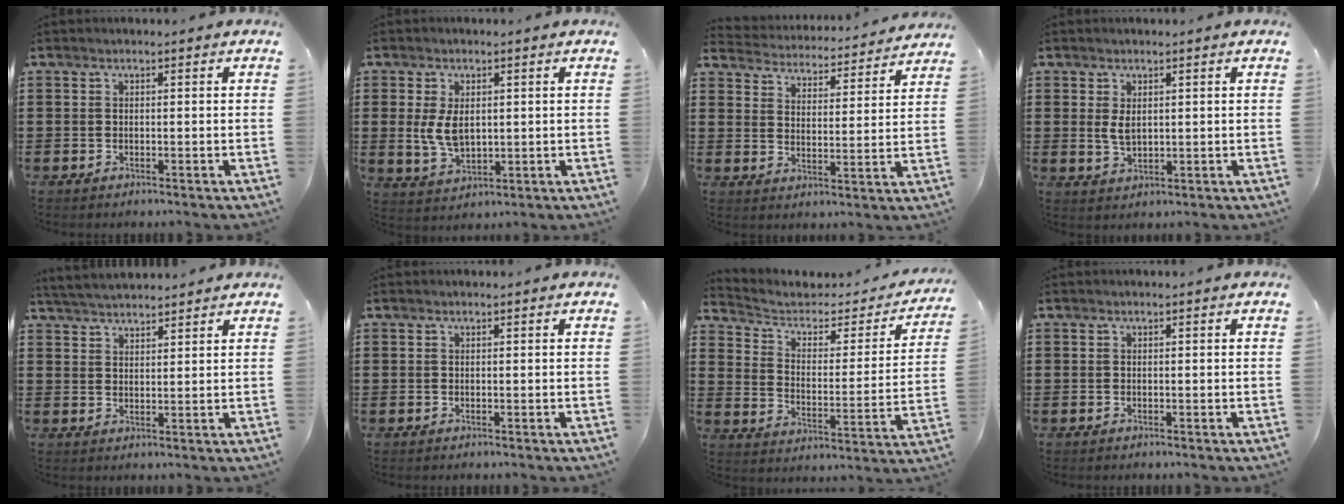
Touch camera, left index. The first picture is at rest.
{"total": 5.5, "force": [0.7, 3.3, 4.4], "torque": [-0.110, 0.001, 0.008]}
{"total": 4.2, "force": [4.2, -0.1, -0.3], "torque": [-0.021, -0.038, 0.068]}
{"total": 2.9, "force": [0.7, 1.6, 2.3], "torque": [-0.055, 0.002, 0.011]}
{"total": 3.5, "force": [3.5, 0.1, 0.4], "torque": [-0.019, -0.008, 0.065]}
{"total": 0.0}
{"total": 3.5, "force": [2.4, 2.0, 1.7], "torque": [-0.050, -0.016, 0.033]}
{"total": 0.0}